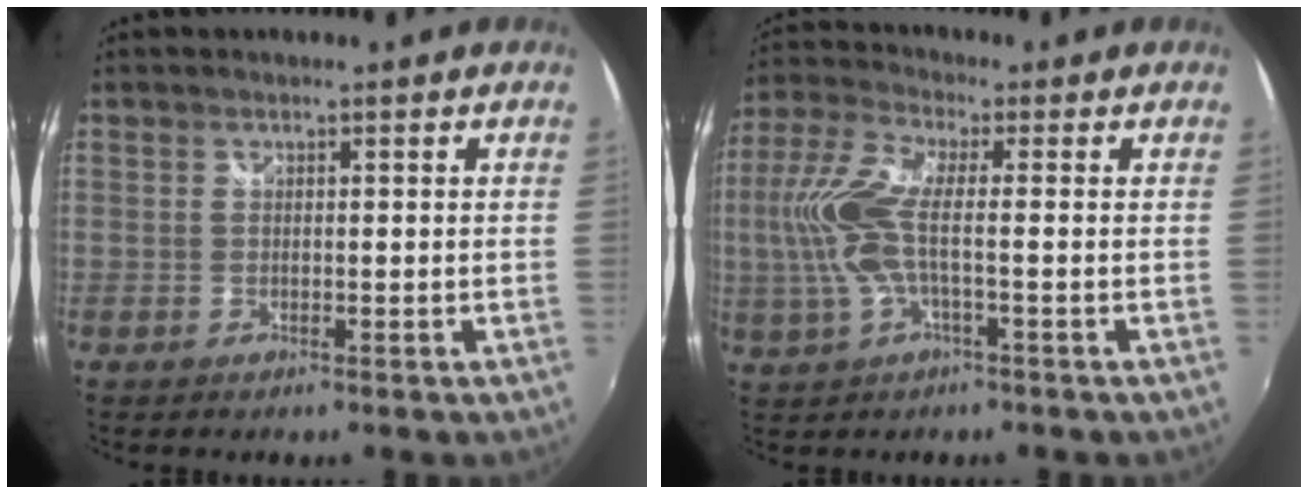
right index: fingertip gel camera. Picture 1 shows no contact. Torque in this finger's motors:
{"motor_torque": [1.02, -0.05, 0.47, 0.21]}